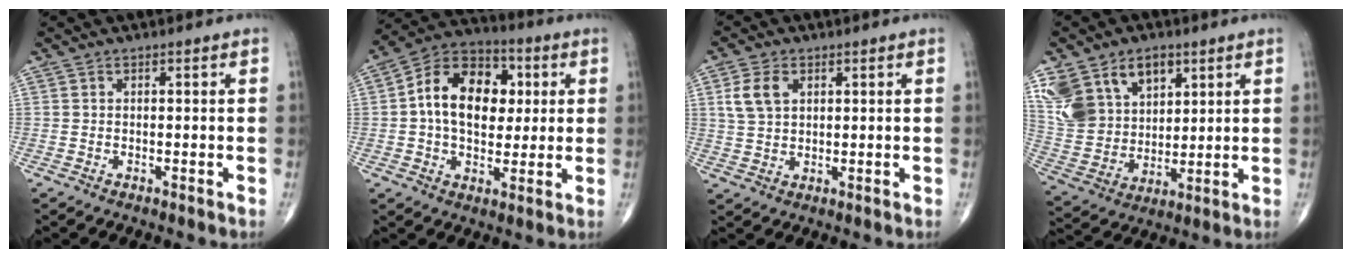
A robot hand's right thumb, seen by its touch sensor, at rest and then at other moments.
{"total": 16.3, "force": [2.3, 11.1, 11.8], "torque": [-0.160, 0.016, 0.030]}
{"total": 6.0, "force": [2.1, 3.9, 4.0], "torque": [-0.075, 0.001, 0.043]}
{"total": 16.8, "force": [8.2, 11.3, 9.4], "torque": [-0.175, -0.014, 0.172]}